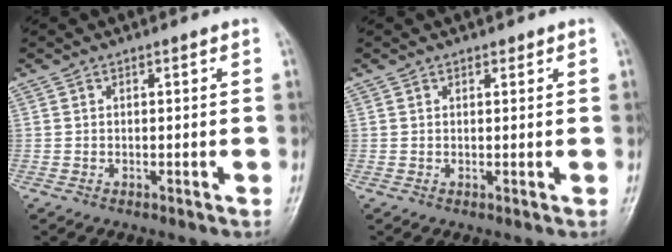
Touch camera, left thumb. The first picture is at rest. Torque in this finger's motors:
{"motor_torque": [-0.17, -0.04, -0.01, 0.08, -0.03]}